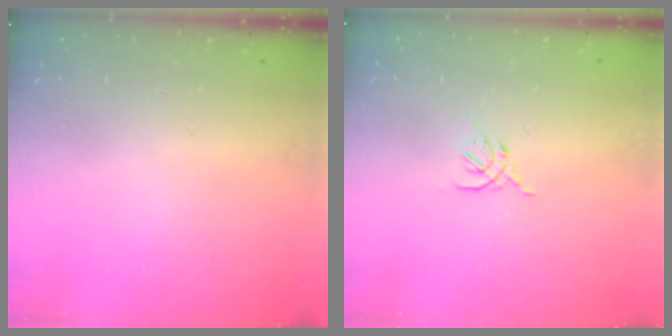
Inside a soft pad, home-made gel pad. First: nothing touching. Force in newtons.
{"total": 2.6, "press": 2.5, "slide": 0.8}